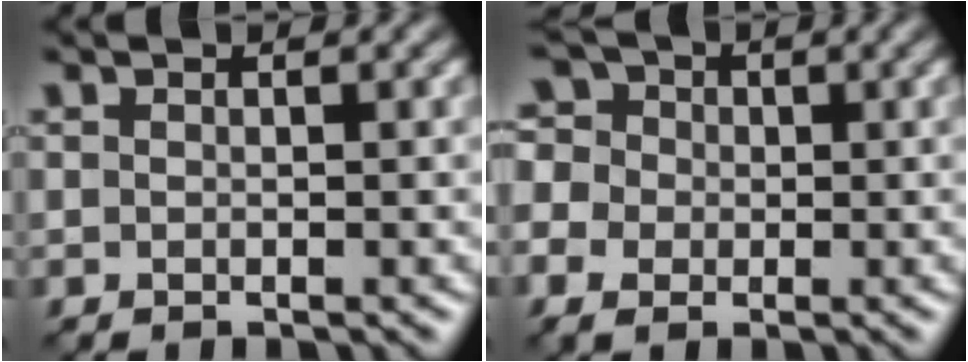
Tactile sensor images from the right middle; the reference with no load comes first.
{"total": 6.1, "force": [-0.6, 5.2, 3.0], "torque": [-0.069, 0.020, -0.035]}